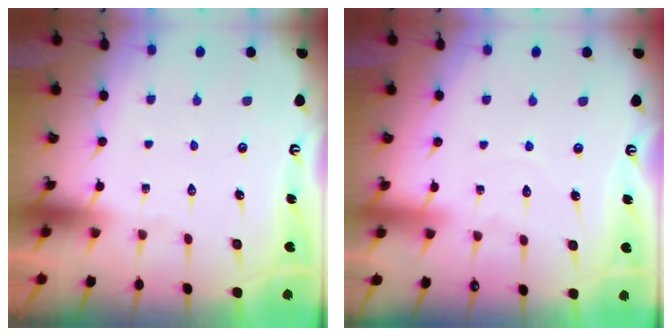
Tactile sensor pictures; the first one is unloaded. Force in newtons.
{"total": 2.9, "press": 2.9, "slide": 0.3}